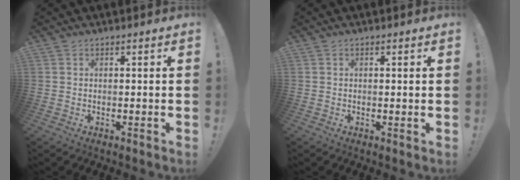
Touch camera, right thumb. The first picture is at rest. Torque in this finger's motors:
{"motor_torque": [0.11, -0.04, 0.09, -0.35, 0.01]}